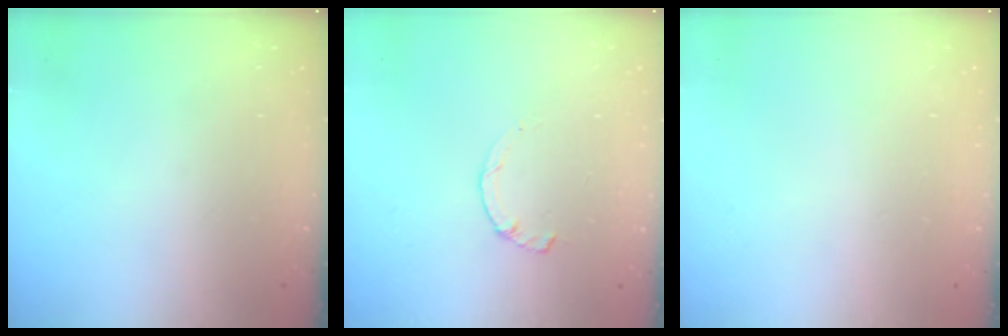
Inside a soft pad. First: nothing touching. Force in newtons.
{"total": 2.2, "press": 2.2, "slide": 0.2}
{"total": 2.5, "press": 2.5, "slide": 0.2}